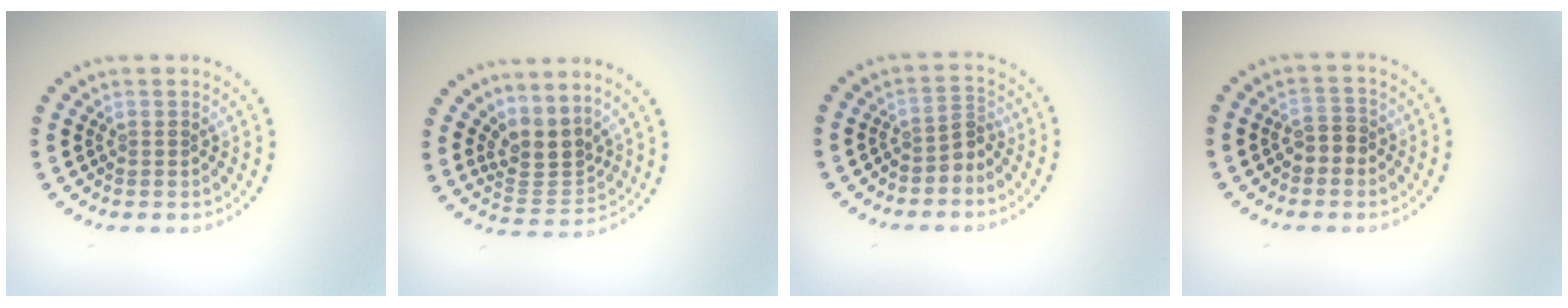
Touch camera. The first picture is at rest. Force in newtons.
{"total": 3.2, "press": 2.5, "slide": 2.1}
{"total": 1.9, "press": 1.4, "slide": 1.2}
{"total": 1.8, "press": 1.7, "slide": 0.7}